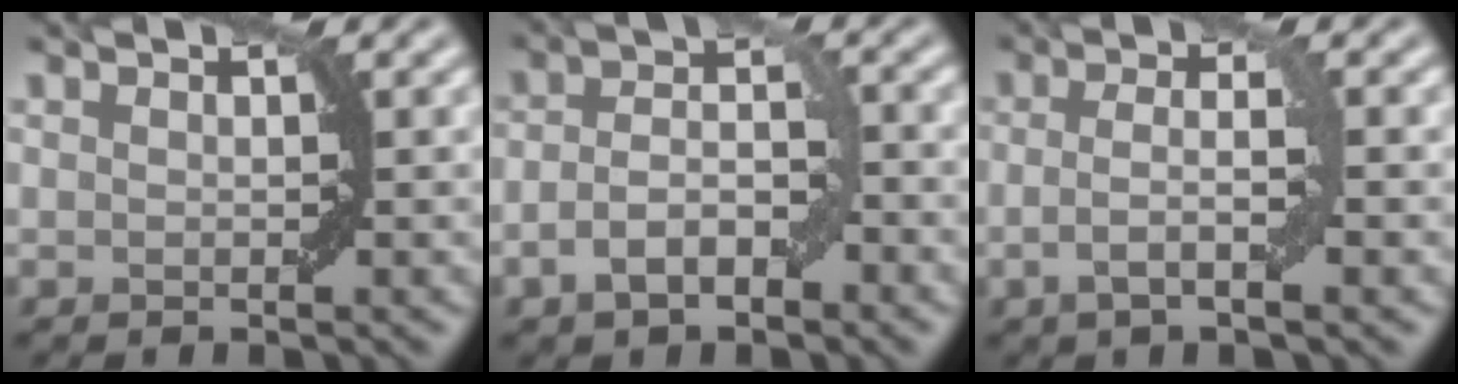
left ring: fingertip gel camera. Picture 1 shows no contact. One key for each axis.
{"total": 4.3, "fx": -1.9, "fy": 2.1, "fz": 3.3, "tx": -0.060, "ty": 0.008, "tz": -0.037}
{"total": 3.3, "fx": -0.7, "fy": 0.7, "fz": 3.1, "tx": -0.059, "ty": -0.001, "tz": -0.018}